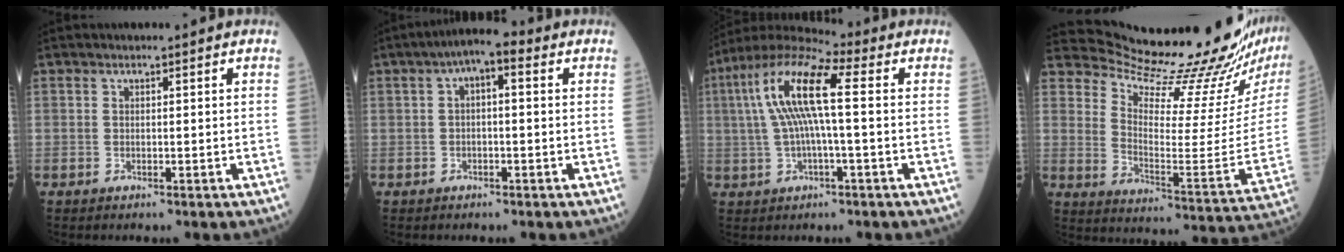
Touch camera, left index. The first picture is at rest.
{"total": 5.2, "force": [1.1, 1.8, 4.8], "torque": [-0.080, 0.026, 0.008]}
{"total": 11.5, "force": [1.0, 1.8, 11.3], "torque": [-0.234, 0.030, 0.010]}
{"total": 20.0, "force": [19.2, -0.5, 5.5], "torque": [-0.112, -0.128, 0.261]}